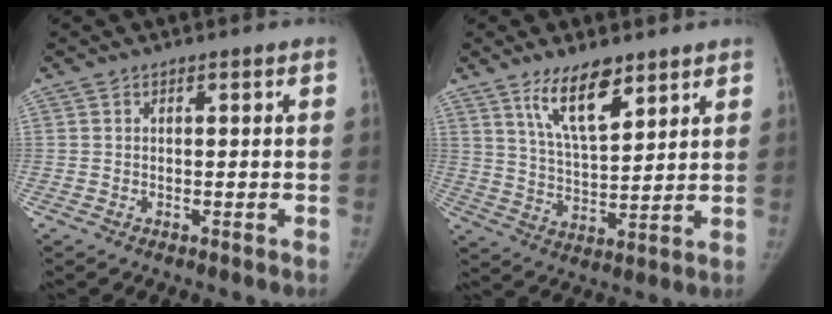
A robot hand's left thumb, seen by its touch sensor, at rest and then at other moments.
{"total": 9.8, "force": [6.4, 3.3, 6.7], "torque": [-0.101, -0.043, 0.123]}